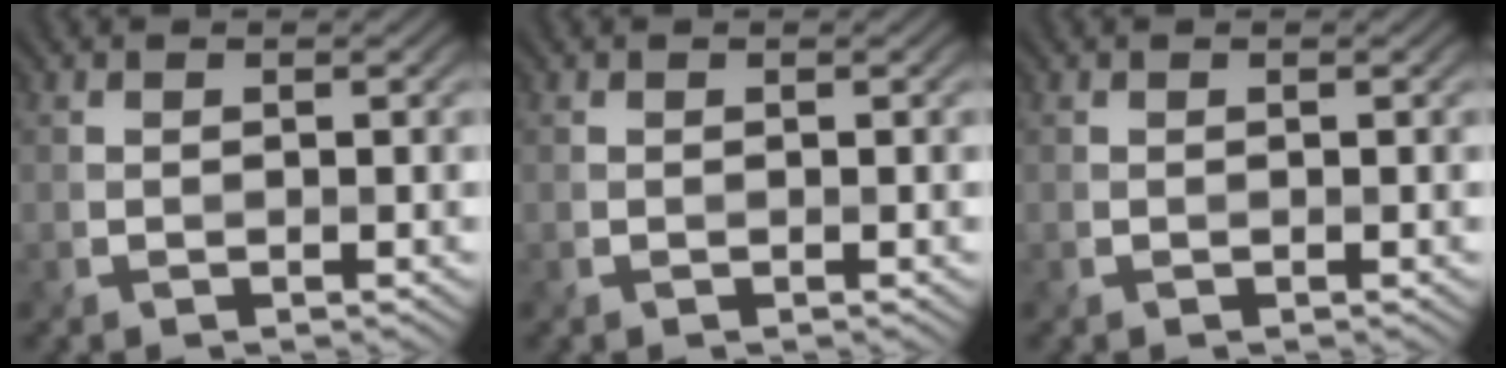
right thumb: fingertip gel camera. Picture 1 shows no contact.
{"total": 0.0}
{"total": 0.0}